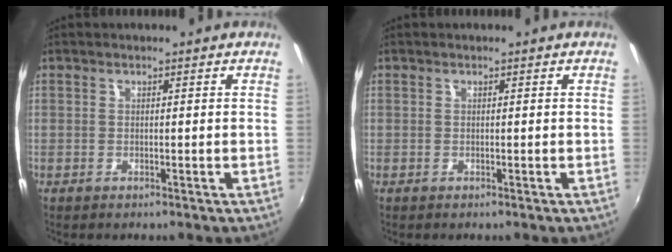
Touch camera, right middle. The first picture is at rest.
{"total": 0.0}